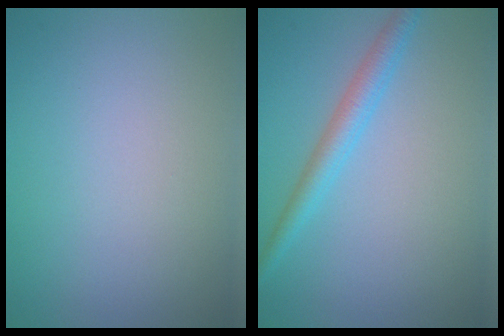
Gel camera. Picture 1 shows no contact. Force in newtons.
{"total": 2.5, "press": 2.5, "slide": 0.1}